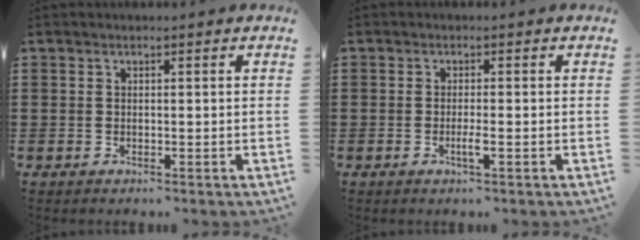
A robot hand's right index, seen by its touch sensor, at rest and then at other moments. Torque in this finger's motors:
{"motor_torque": [0.71, 0.67, 0.13, 0.02]}